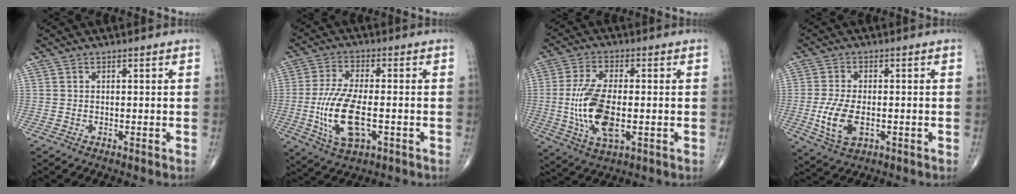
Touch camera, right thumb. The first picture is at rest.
{"total": 12.9, "force": [-2.6, 5.5, 11.4], "torque": [-0.233, 0.001, -0.043]}
{"total": 12.9, "force": [-1.6, 5.7, 11.5], "torque": [-0.240, -0.003, -0.025]}
{"total": 8.4, "force": [-1.8, 4.5, 6.8], "torque": [-0.139, -0.005, -0.027]}